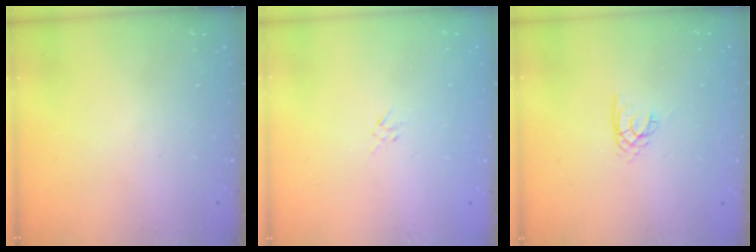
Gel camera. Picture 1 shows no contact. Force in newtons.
{"total": 1.3, "press": 1.2, "slide": 0.5}
{"total": 2.2, "press": 2.2, "slide": 0.3}